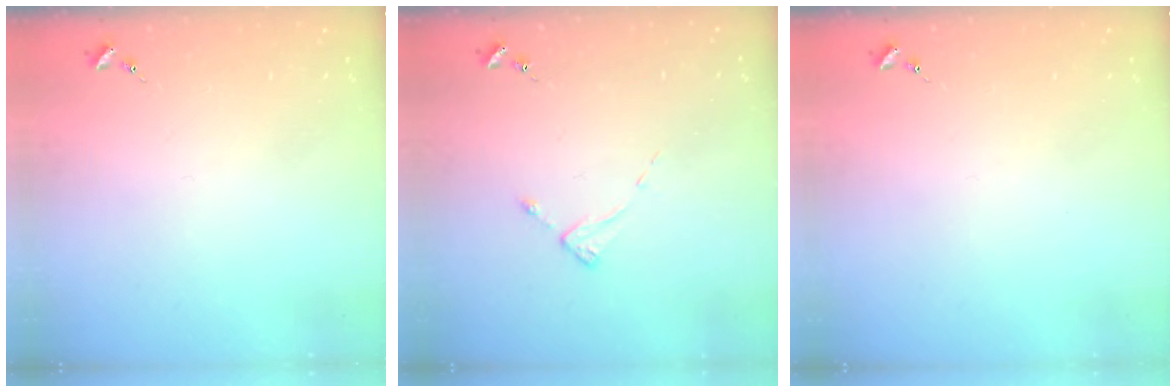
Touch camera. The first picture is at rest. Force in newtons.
{"total": 2.6, "press": 2.6, "slide": 0.2}
{"total": 0.0}